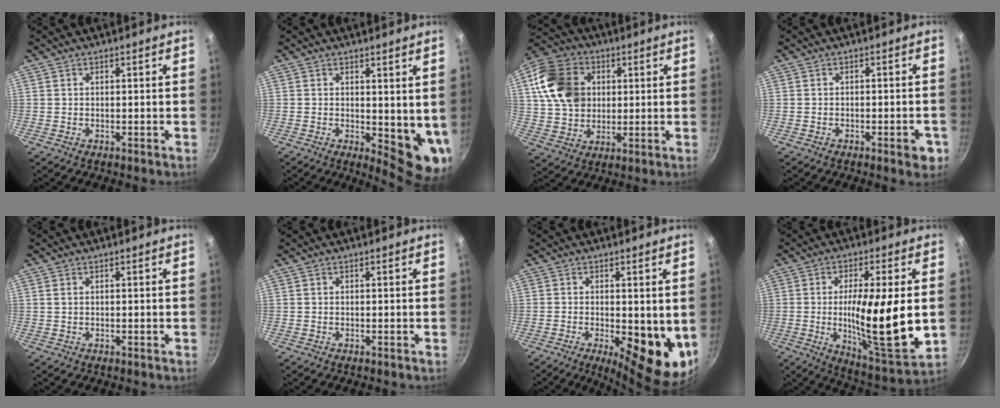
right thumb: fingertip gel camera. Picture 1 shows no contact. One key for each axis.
{"total": 8.2, "fx": 1.4, "fy": 3.6, "fz": 7.3, "tx": -0.075, "ty": -0.024, "tz": 0.025}
{"total": 16.2, "fx": 3.9, "fy": 12.9, "fz": 9.0, "tx": -0.145, "ty": 0.004, "tz": 0.069}
{"total": 5.1, "fx": -2.3, "fy": 1.8, "fz": 4.2, "tx": -0.040, "ty": 0.012, "tz": -0.026}
{"total": 0.6, "fx": 0.2, "fy": 0.4, "fz": 0.4, "tx": -0.008, "ty": 0.000, "tz": 0.003}
{"total": 0.0}
{"total": 11.8, "fx": -2.0, "fy": 4.4, "fz": 10.8, "tx": -0.126, "ty": -0.013, "tz": -0.015}
{"total": 19.2, "fx": -0.9, "fy": 4.5, "fz": 18.6, "tx": -0.298, "ty": -0.021, "tz": -0.013}